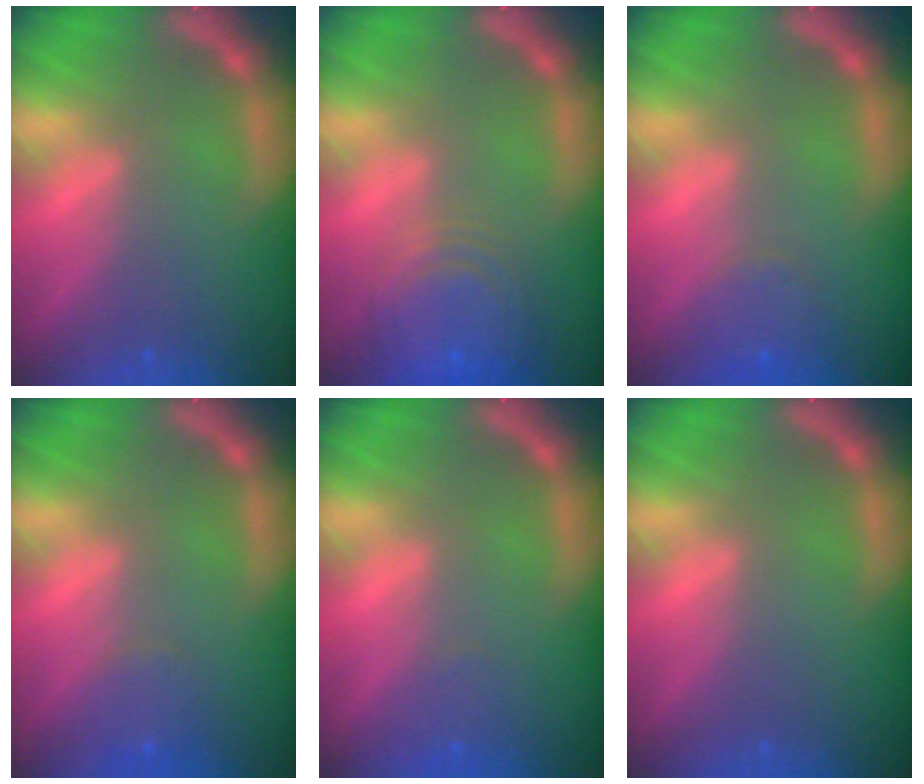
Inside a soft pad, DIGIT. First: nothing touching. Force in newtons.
{"total": 8.5}
{"total": 2.4}
{"total": 1.9}
{"total": 1.0}
{"total": 0.0}